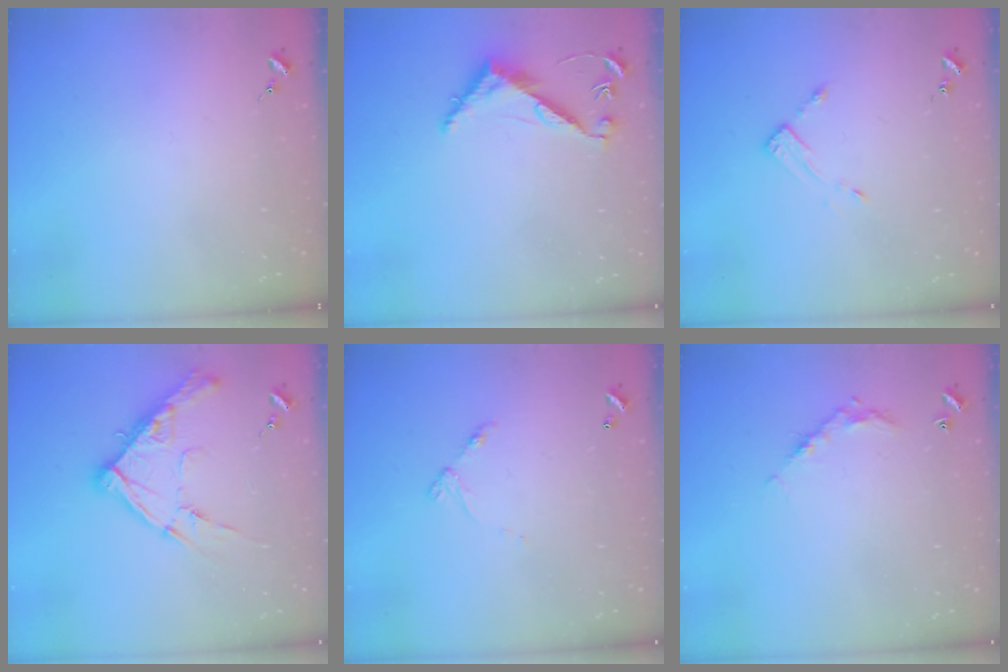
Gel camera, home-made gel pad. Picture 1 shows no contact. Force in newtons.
{"total": 7.7, "press": 7.7, "slide": 0.5}
{"total": 3.9, "press": 3.9, "slide": 0.4}
{"total": 15.5, "press": 15.4, "slide": 1.5}
{"total": 5.8, "press": 5.8, "slide": 0.5}
{"total": 5.8, "press": 5.8, "slide": 0.3}